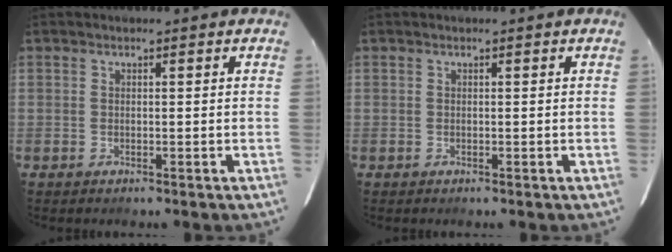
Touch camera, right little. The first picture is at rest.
{"total": 0.0}